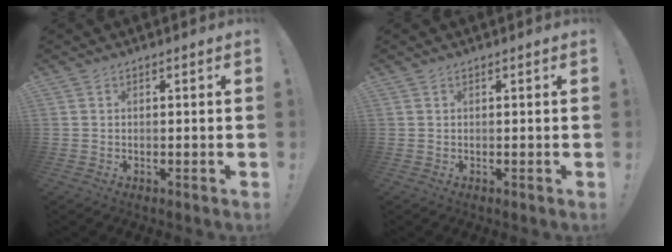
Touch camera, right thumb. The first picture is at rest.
{"total": 0.0}